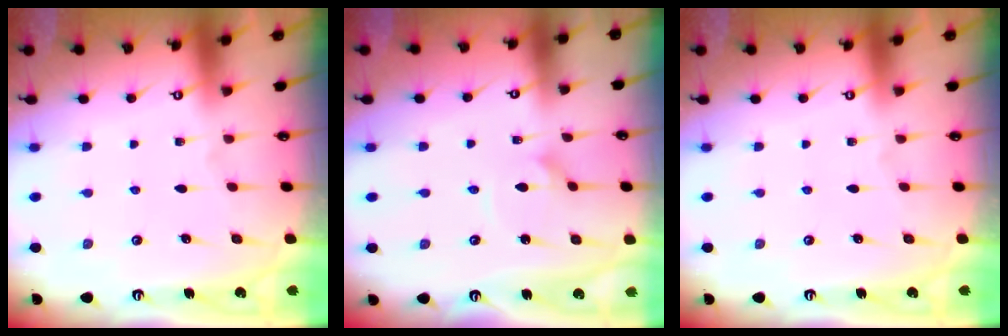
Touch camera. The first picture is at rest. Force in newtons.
{"total": 1.8, "press": 1.8, "slide": 0.2}
{"total": 0.0}